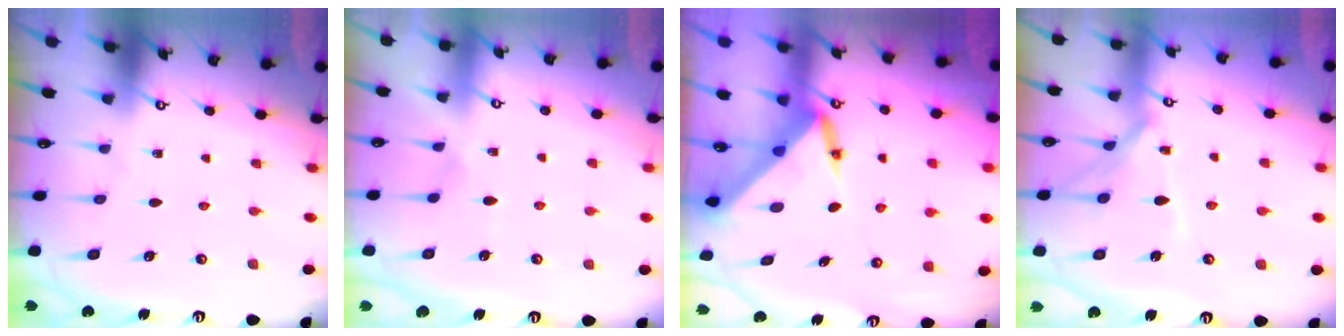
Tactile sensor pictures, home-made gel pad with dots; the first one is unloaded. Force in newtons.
{"total": 3.1, "press": 3.0, "slide": 0.5}
{"total": 3.8, "press": 3.8, "slide": 0.2}
{"total": 11.3, "press": 11.3, "slide": 0.9}